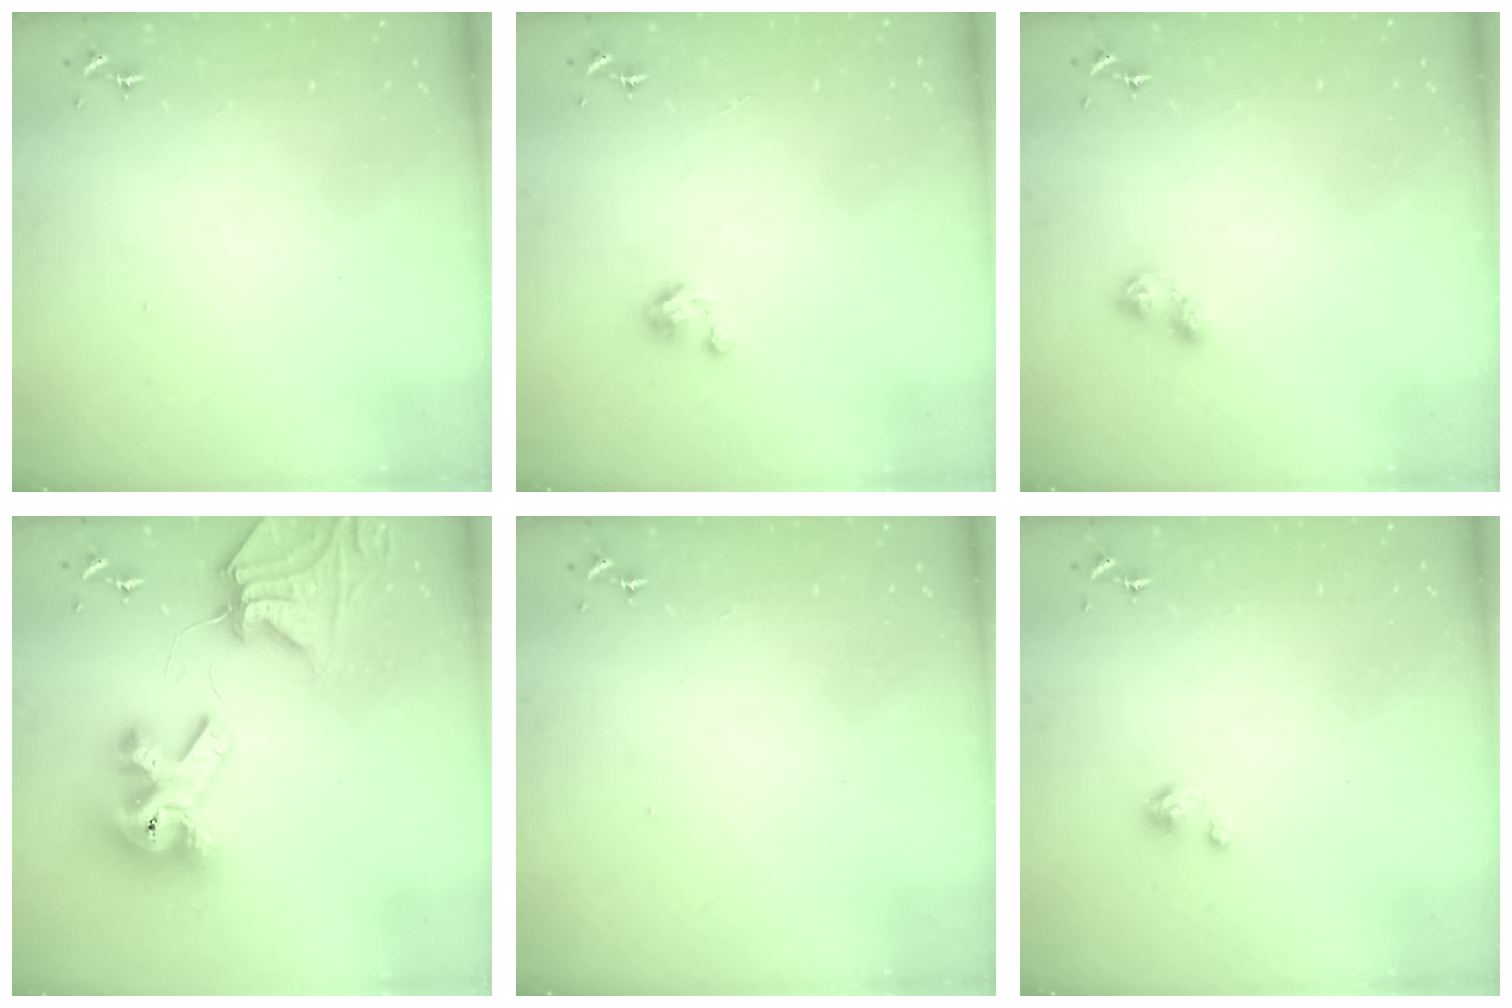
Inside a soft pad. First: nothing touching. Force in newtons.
{"total": 3.3, "press": 3.3, "slide": 0.3}
{"total": 3.8, "press": 3.7, "slide": 0.4}
{"total": 15.8, "press": 15.7, "slide": 1.8}
{"total": 0.0}
{"total": 4.3, "press": 4.2, "slide": 0.3}